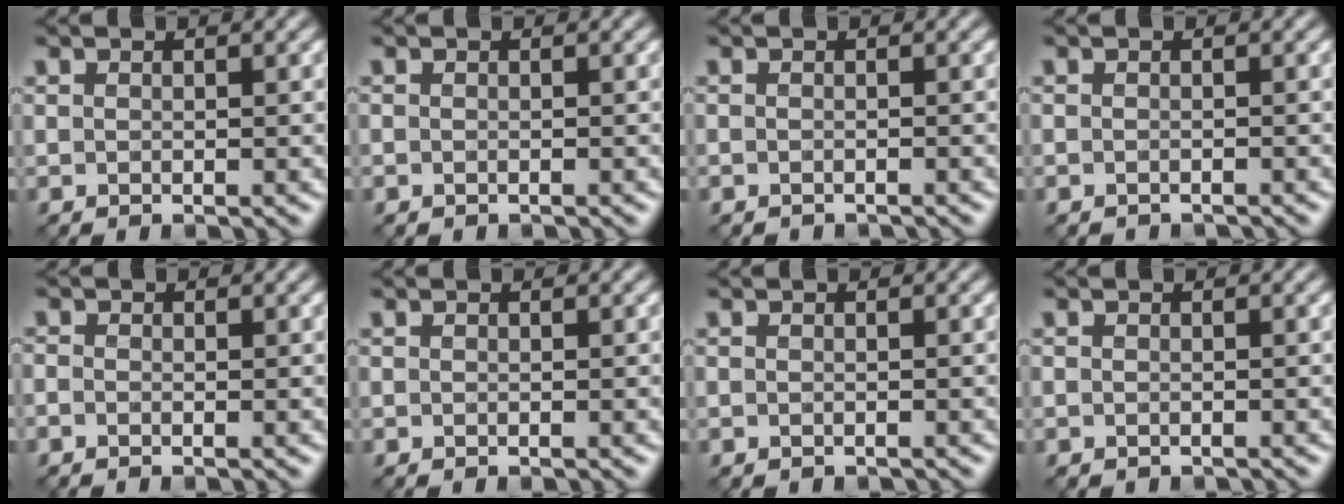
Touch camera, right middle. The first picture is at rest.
{"total": 0.6, "force": [-0.6, 0.2, 0.1], "torque": [-0.002, -0.006, -0.009]}
{"total": 1.3, "force": [-1.3, 0.2, 0.0], "torque": [0.003, -0.007, -0.019]}
{"total": 1.5, "force": [-1.4, 0.1, 0.0], "torque": [0.003, -0.007, -0.020]}
{"total": 0.7, "force": [-0.5, 0.4, 0.3], "torque": [-0.007, -0.004, -0.011]}
{"total": 0.0}
{"total": 0.5, "force": [-0.5, 0.2, 0.1], "torque": [-0.002, -0.007, -0.007]}
{"total": 0.7, "force": [-0.6, 0.3, 0.0], "torque": [-0.001, -0.007, -0.009]}